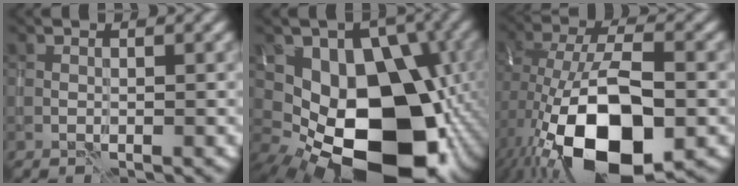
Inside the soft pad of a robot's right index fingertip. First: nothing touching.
{"total": 16.9, "force": [-2.3, 11.2, 12.4], "torque": [-0.149, -0.006, -0.032]}
{"total": 16.1, "force": [-5.6, 8.1, 12.8], "torque": [-0.227, 0.001, -0.095]}